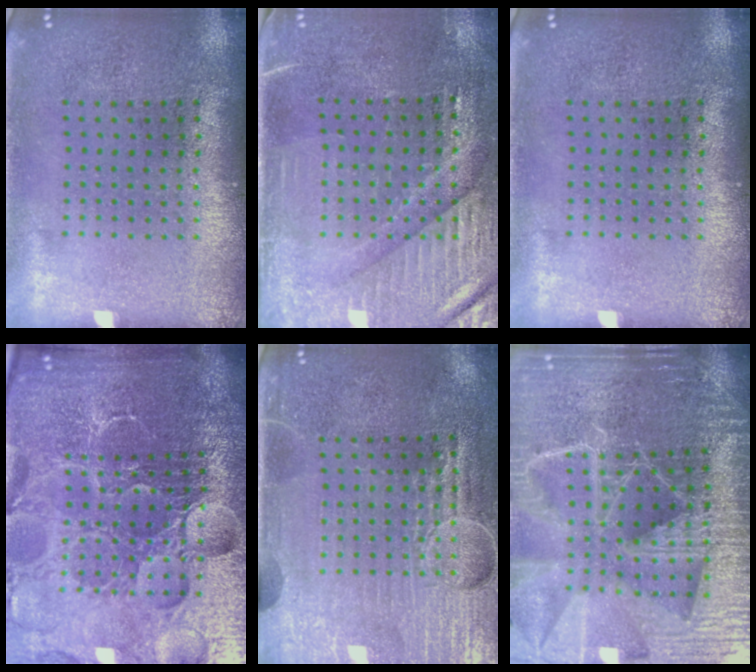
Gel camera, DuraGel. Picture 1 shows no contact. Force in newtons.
{"total": 3.5, "press": 3.1, "slide": 1.5}
{"total": 0.0}
{"total": 6.8, "press": 6.0, "slide": 3.2}
{"total": 4.4, "press": 4.0, "slide": 1.8}
{"total": 5.7, "press": 5.0, "slide": 2.6}